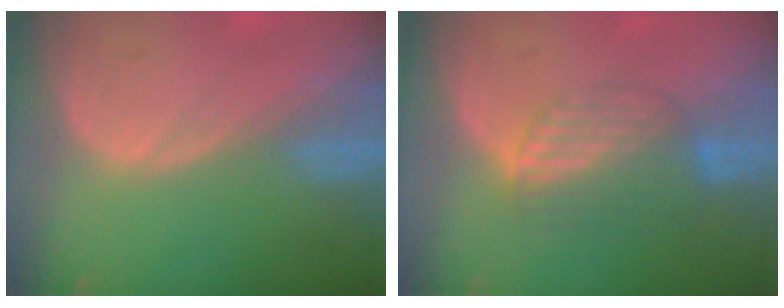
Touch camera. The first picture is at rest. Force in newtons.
{"total": 6.8, "press": 6.0, "slide": 3.2}